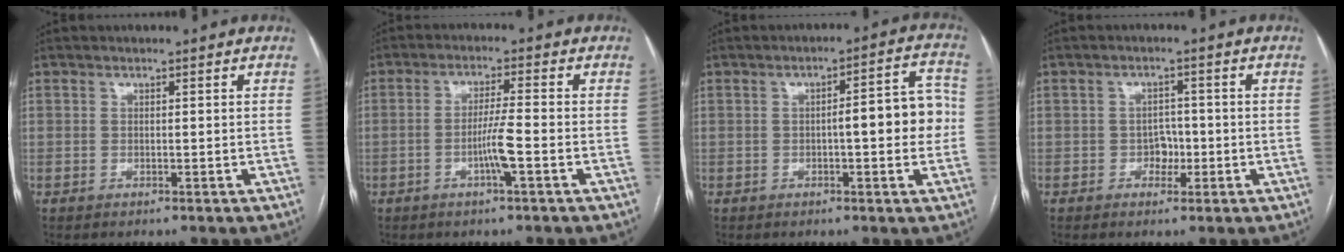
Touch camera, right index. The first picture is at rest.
{"total": 4.7, "force": [-1.7, -0.3, 4.4], "torque": [-0.086, -0.003, -0.032]}
{"total": 7.8, "force": [-0.4, 1.8, 7.6], "torque": [-0.095, 0.023, -0.008]}
{"total": 2.6, "force": [-0.8, 2.1, 1.5], "torque": [-0.014, 0.006, -0.013]}